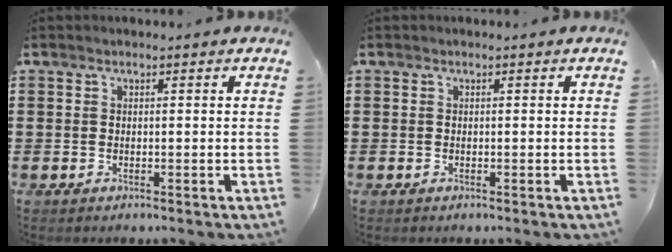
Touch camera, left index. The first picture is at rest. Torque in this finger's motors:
{"motor_torque": [0.00, 0.00, 0.00, 0.00]}